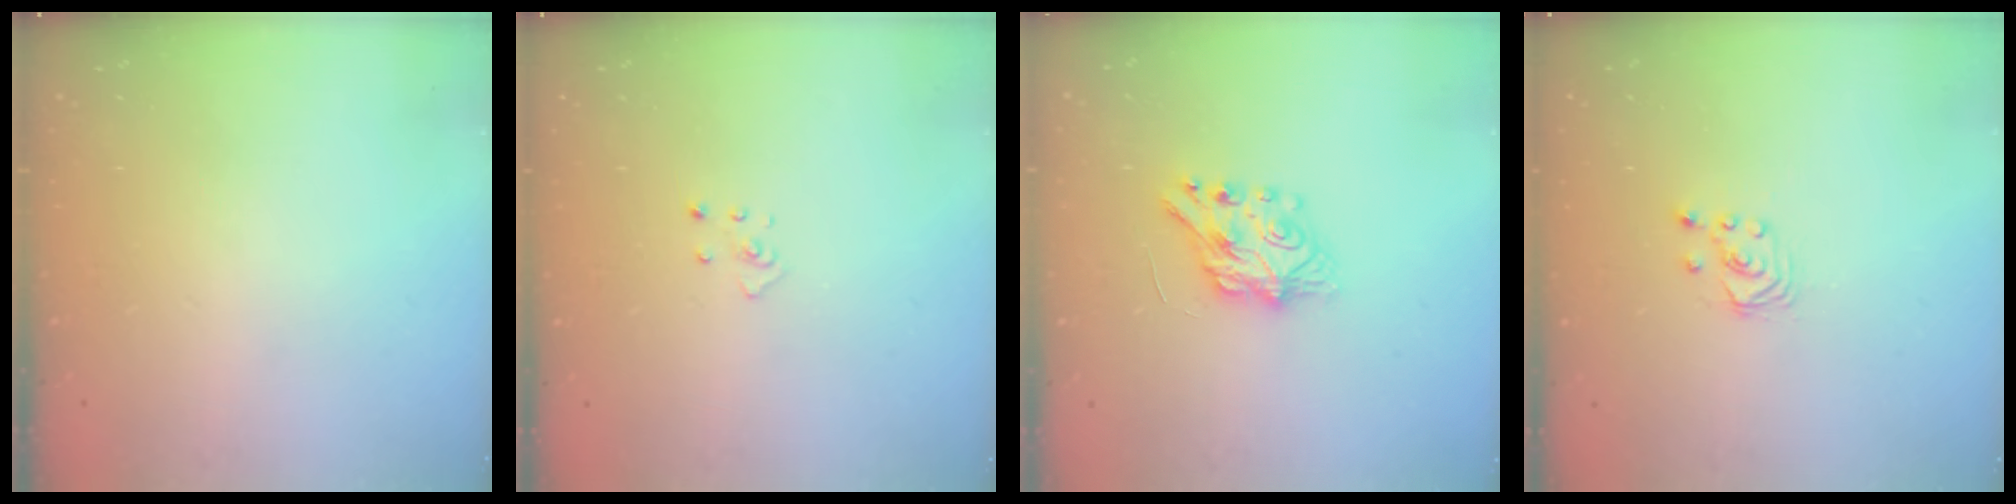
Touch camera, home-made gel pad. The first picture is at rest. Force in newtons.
{"total": 2.9, "press": 2.9, "slide": 0.2}
{"total": 7.2, "press": 7.1, "slide": 0.4}
{"total": 2.1, "press": 2.1, "slide": 0.3}